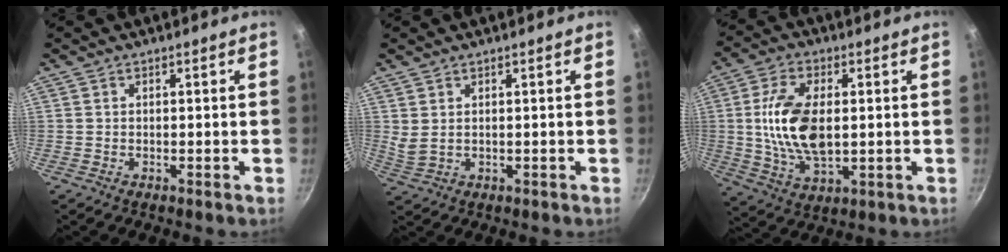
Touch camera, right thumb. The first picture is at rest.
{"total": 2.6, "force": [1.0, 1.3, 2.1], "torque": [-0.052, 0.000, 0.029]}
{"total": 14.5, "force": [0.9, 7.6, 12.3], "torque": [-0.237, -0.006, 0.024]}